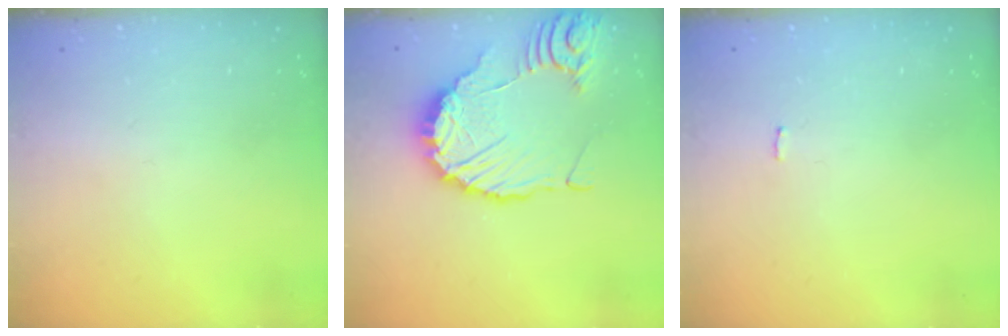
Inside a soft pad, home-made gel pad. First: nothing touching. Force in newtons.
{"total": 13.0, "press": 12.9, "slide": 1.7}
{"total": 1.4, "press": 1.3, "slide": 0.1}